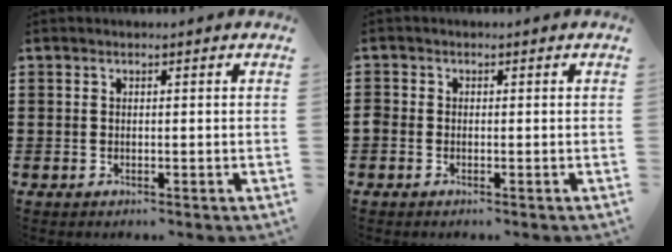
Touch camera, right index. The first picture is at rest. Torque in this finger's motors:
{"motor_torque": [0.06, -0.07, 0.02, 0.00]}